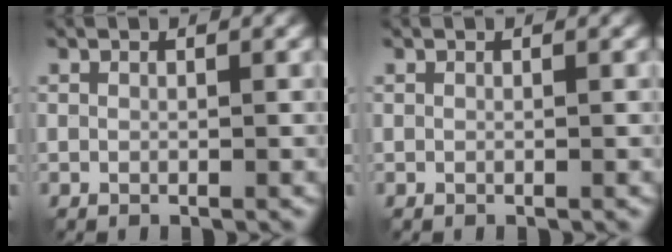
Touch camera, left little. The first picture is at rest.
{"total": 0.0}